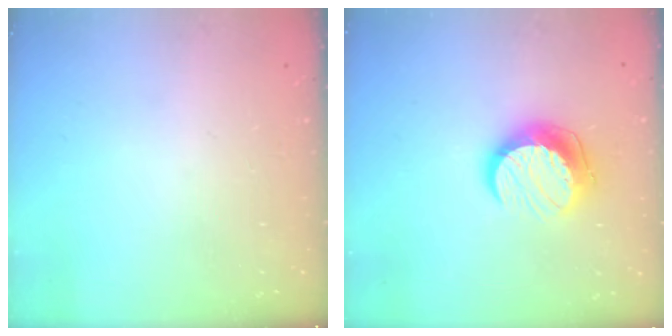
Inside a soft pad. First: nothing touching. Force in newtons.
{"total": 12.0, "press": 11.9, "slide": 0.8}